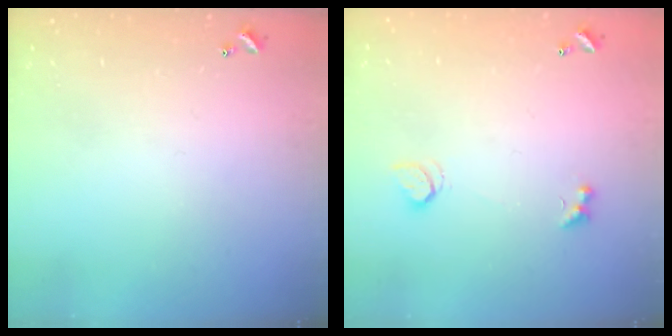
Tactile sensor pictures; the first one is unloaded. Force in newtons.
{"total": 2.3, "press": 1.9, "slide": 1.1}